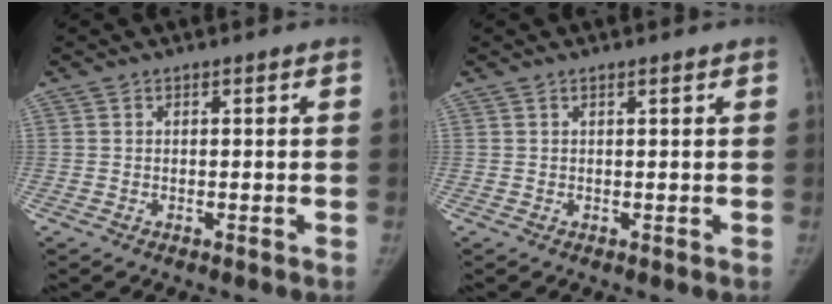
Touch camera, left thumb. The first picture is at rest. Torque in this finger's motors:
{"motor_torque": [-0.27, -0.15, -0.30, 0.14, -0.03]}